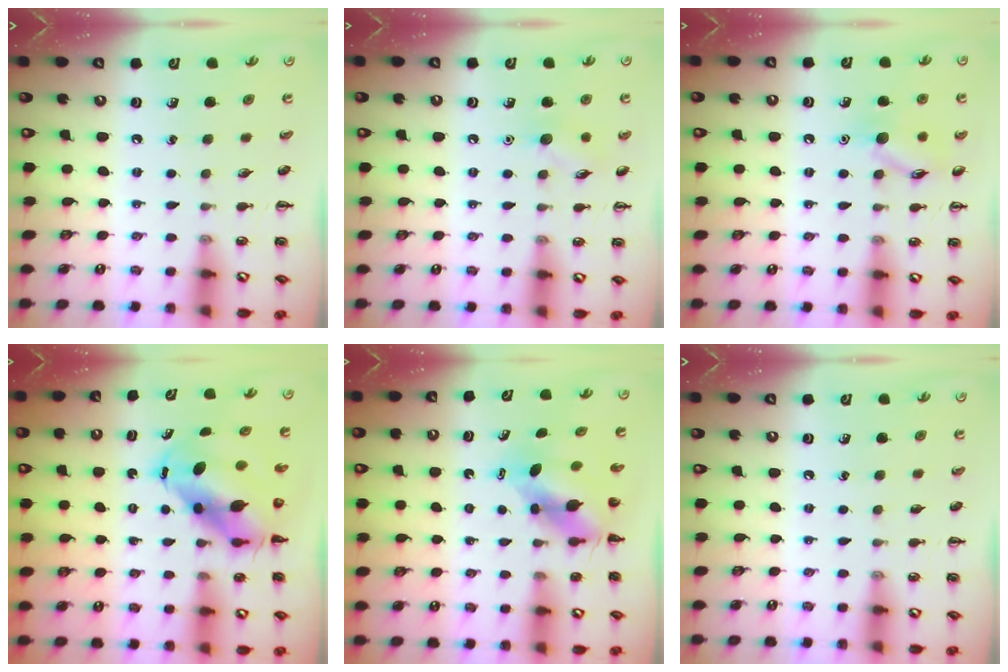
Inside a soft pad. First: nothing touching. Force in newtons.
{"total": 7.3, "press": 7.1, "slide": 1.6}
{"total": 9.7, "press": 9.7, "slide": 0.5}
{"total": 9.0, "press": 8.8, "slide": 2.0}
{"total": 5.6, "press": 5.5, "slide": 1.1}
{"total": 0.0}